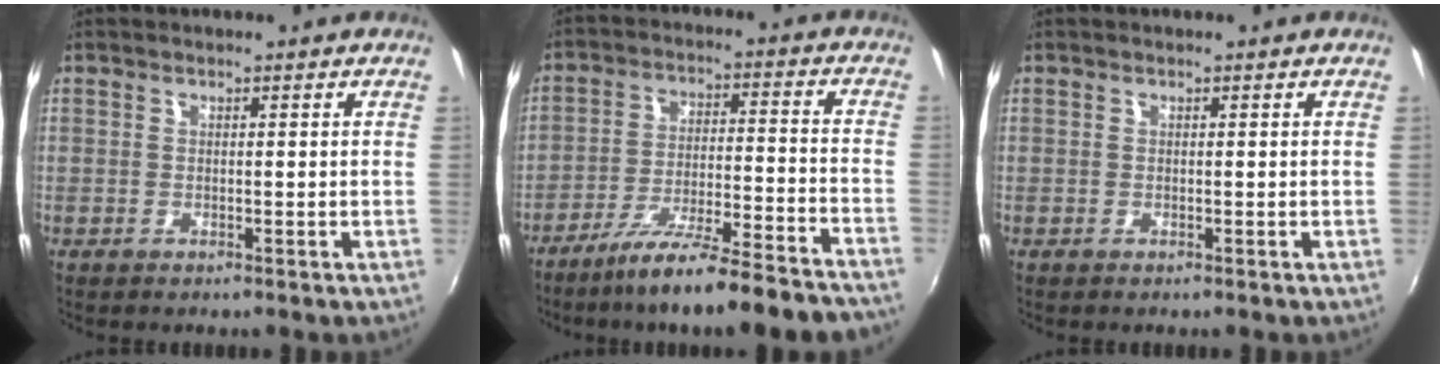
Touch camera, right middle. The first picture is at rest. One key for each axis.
{"total": 19.6, "fx": -16.9, "fy": 0.9, "fz": 9.9, "tx": -0.173, "ty": -0.040, "tz": -0.249}
{"total": 0.0}